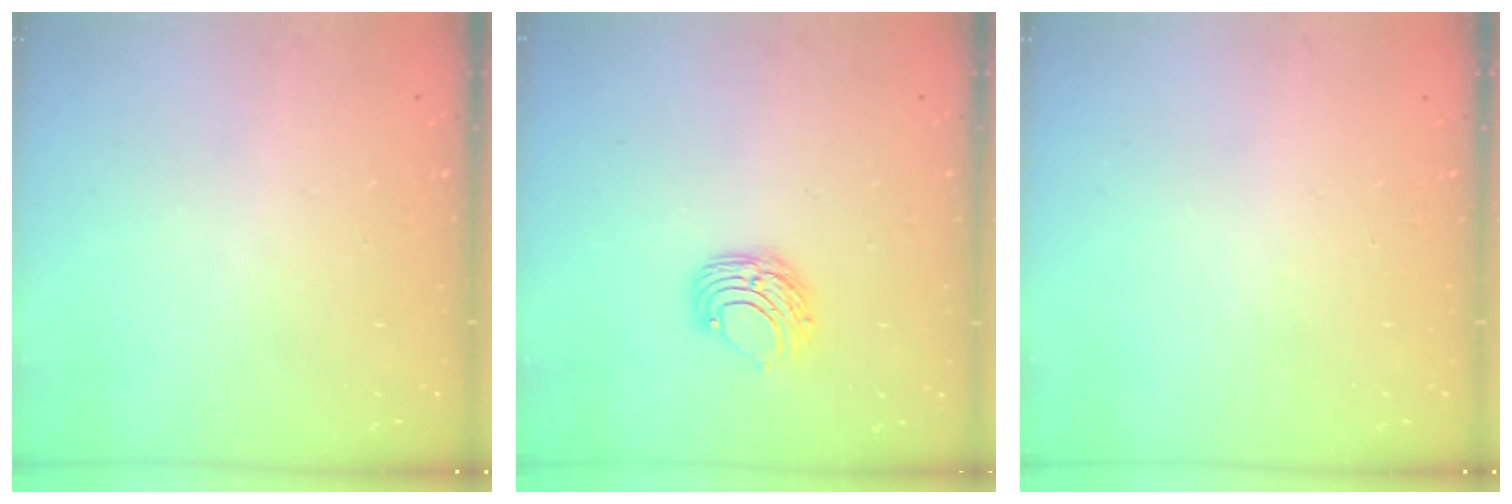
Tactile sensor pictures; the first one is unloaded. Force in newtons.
{"total": 6.7, "press": 6.7, "slide": 0.5}
{"total": 0.0}